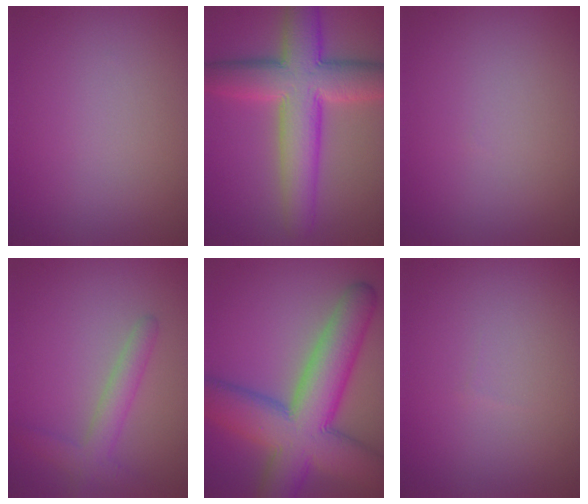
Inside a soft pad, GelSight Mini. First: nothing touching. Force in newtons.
{"total": 9.4, "press": 9.4, "slide": 0.3}
{"total": 0.0}
{"total": 2.1, "press": 2.1, "slide": 0.2}
{"total": 11.9, "press": 11.9, "slide": 0.6}
{"total": 0.0}